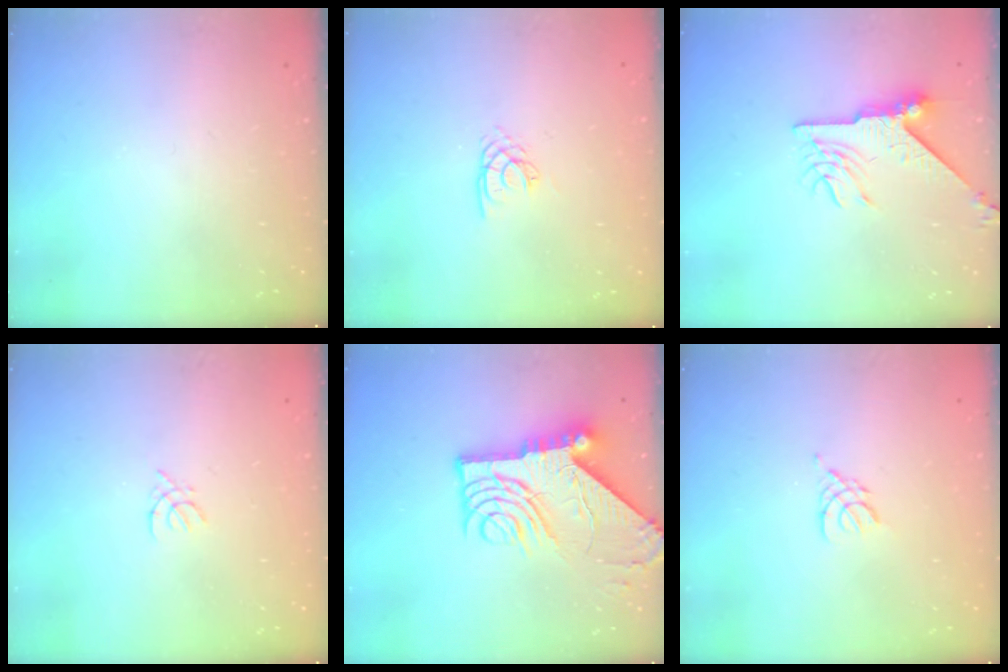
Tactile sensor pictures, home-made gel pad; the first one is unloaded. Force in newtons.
{"total": 2.2, "press": 2.2, "slide": 0.2}
{"total": 7.7, "press": 7.7, "slide": 1.0}
{"total": 1.8, "press": 1.8, "slide": 0.4}
{"total": 15.2, "press": 15.1, "slide": 1.6}
{"total": 2.9, "press": 2.8, "slide": 0.6}